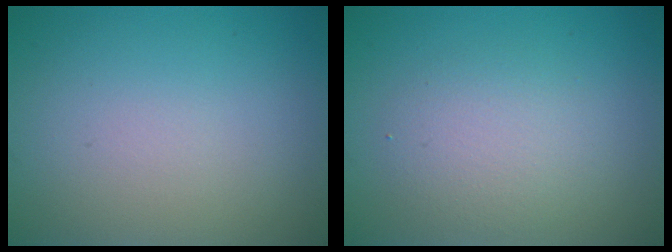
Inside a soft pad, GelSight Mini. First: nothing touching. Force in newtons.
{"total": 2.9, "press": 2.9, "slide": 0.1}